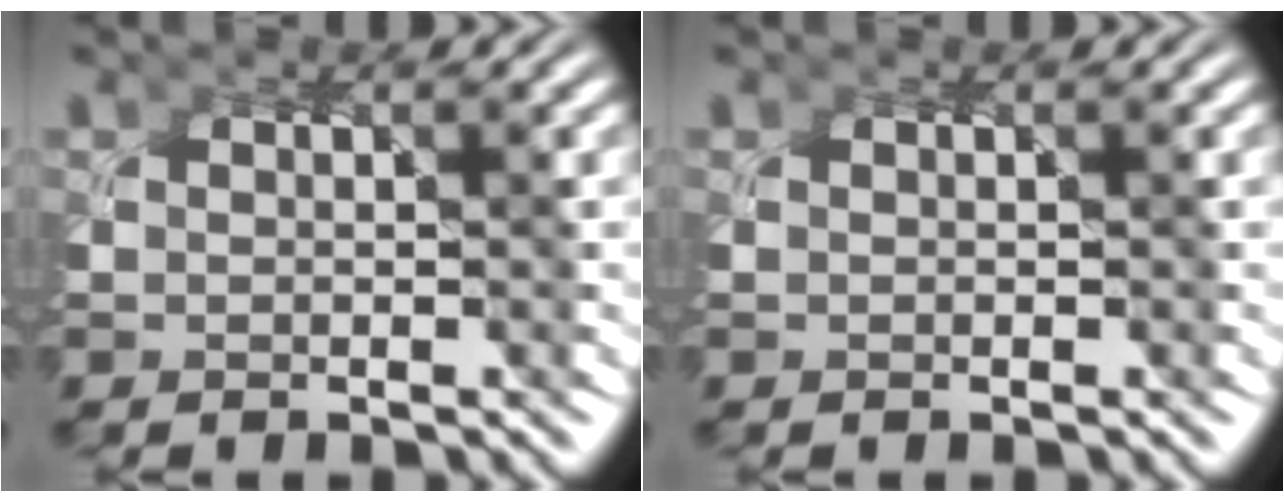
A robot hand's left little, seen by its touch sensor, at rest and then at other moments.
{"total": 0.0}